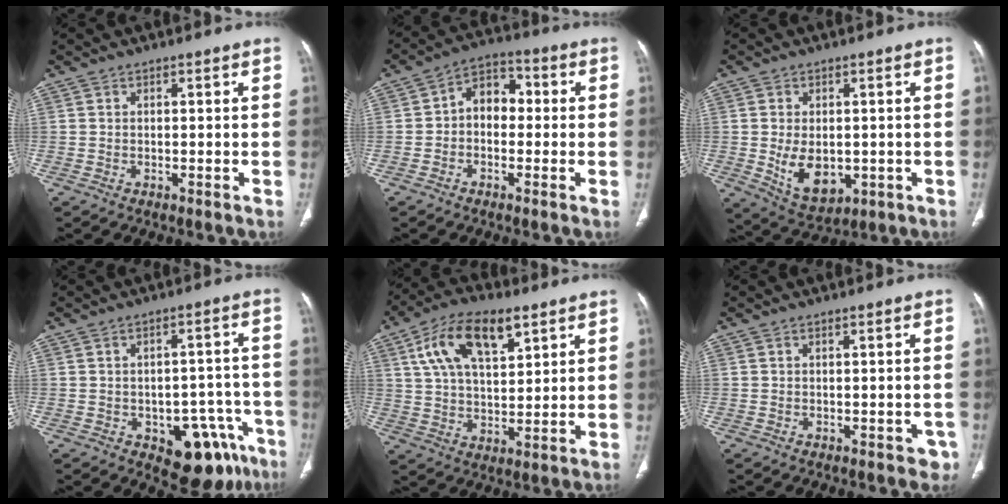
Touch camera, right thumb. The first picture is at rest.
{"total": 7.3, "force": [-0.2, 5.3, 5.0], "torque": [-0.047, 0.030, -0.019]}
{"total": 8.9, "force": [-1.1, 5.9, 6.6], "torque": [-0.088, -0.008, 0.000]}
{"total": 13.1, "force": [-6.7, 7.4, 8.4], "torque": [-0.054, 0.043, -0.080]}
{"total": 14.9, "force": [7.1, 7.2, 10.9], "torque": [-0.177, -0.006, 0.127]}
{"total": 2.6, "force": [-0.9, 1.7, 1.8], "torque": [0.003, 0.005, -0.008]}